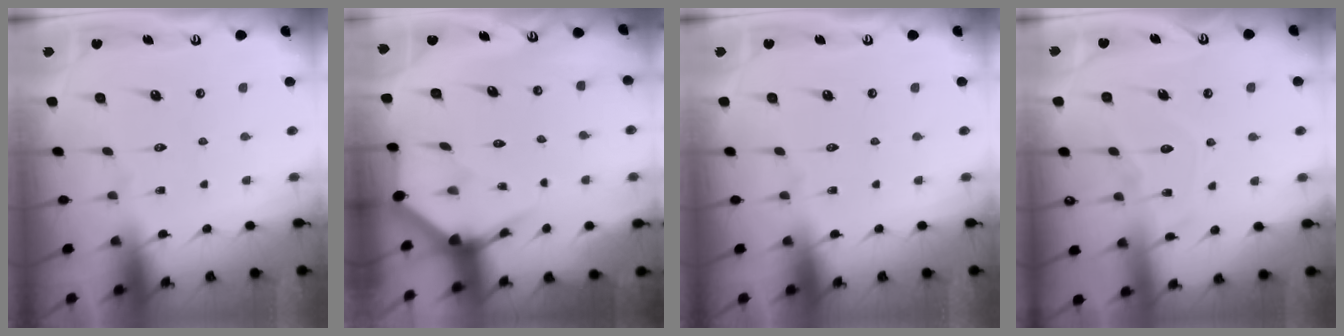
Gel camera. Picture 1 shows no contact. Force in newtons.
{"total": 3.6, "press": 3.6, "slide": 0.1}
{"total": 0.0}
{"total": 8.8, "press": 8.8, "slide": 0.9}